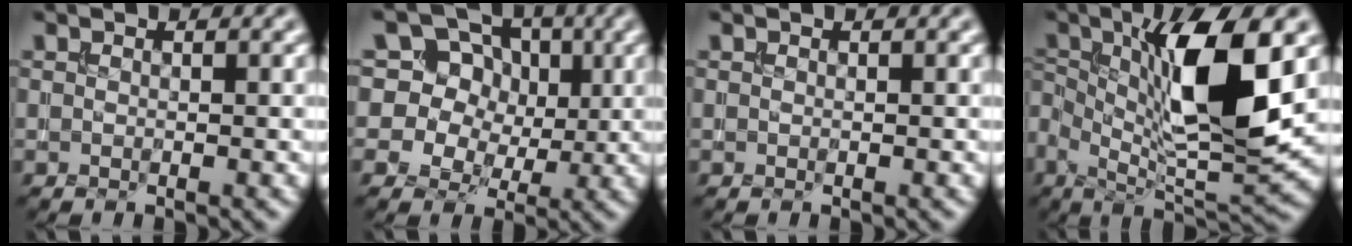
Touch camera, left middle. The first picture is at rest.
{"total": 10.6, "force": [5.2, 8.3, 4.0], "torque": [-0.098, 0.020, 0.080]}
{"total": 0.0}
{"total": 10.5, "force": [1.6, 2.6, 10.1], "torque": [-0.172, -0.005, 0.031]}